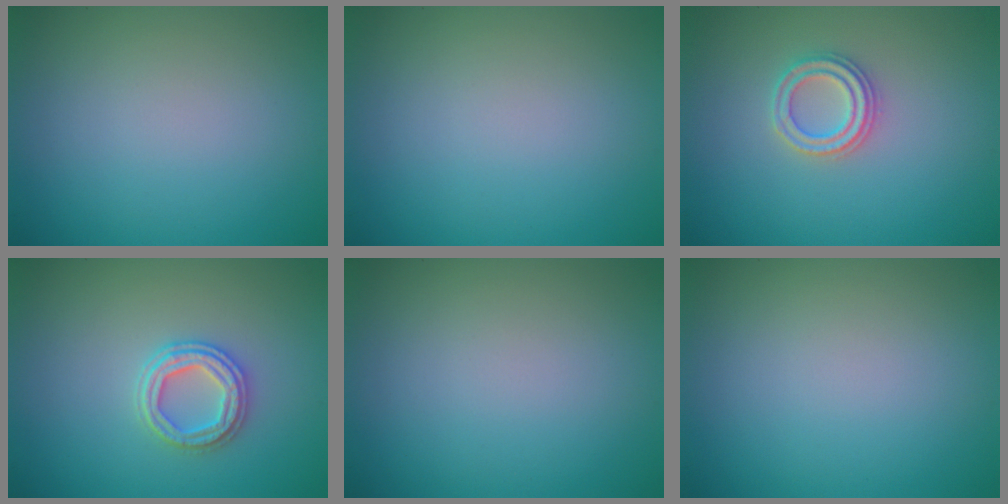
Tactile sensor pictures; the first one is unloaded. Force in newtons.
{"total": 0.0}
{"total": 2.3, "press": 2.3, "slide": 0.3}
{"total": 2.8, "press": 2.7, "slide": 0.8}
{"total": 0.0}
{"total": 0.0}